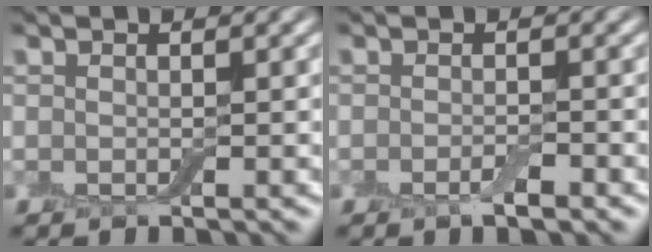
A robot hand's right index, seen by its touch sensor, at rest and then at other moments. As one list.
[{"total": 1.4, "force": [-0.8, 0.3, 1.2], "torque": [-0.020, -0.004, -0.014]}]